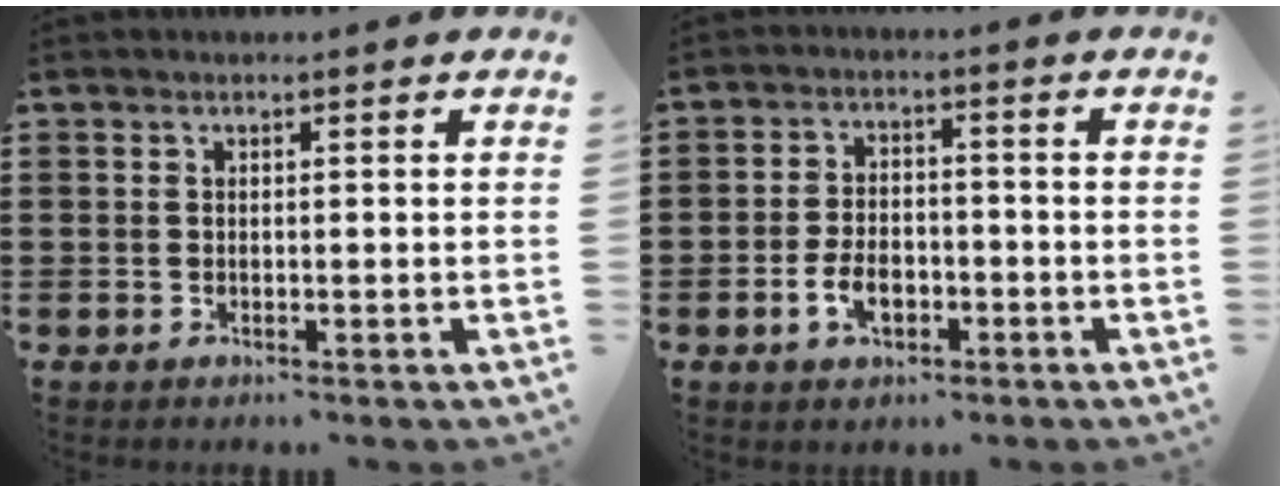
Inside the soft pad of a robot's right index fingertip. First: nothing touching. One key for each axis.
{"total": 4.9, "fx": -2.0, "fy": 2.8, "fz": 3.5, "tx": -0.075, "ty": 0.000, "tz": -0.038}